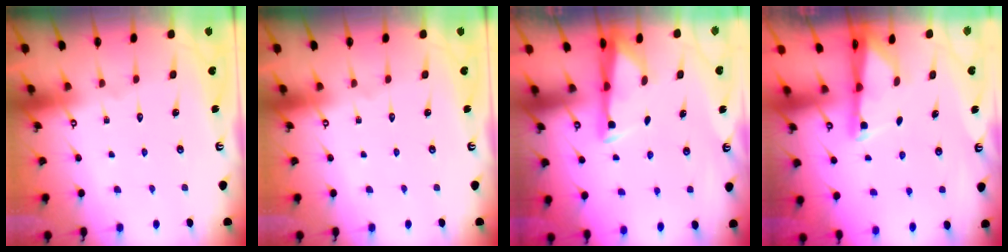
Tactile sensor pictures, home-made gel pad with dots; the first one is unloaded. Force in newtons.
{"total": 0.0}
{"total": 3.5, "press": 3.4, "slide": 0.9}
{"total": 2.1, "press": 2.0, "slide": 0.3}